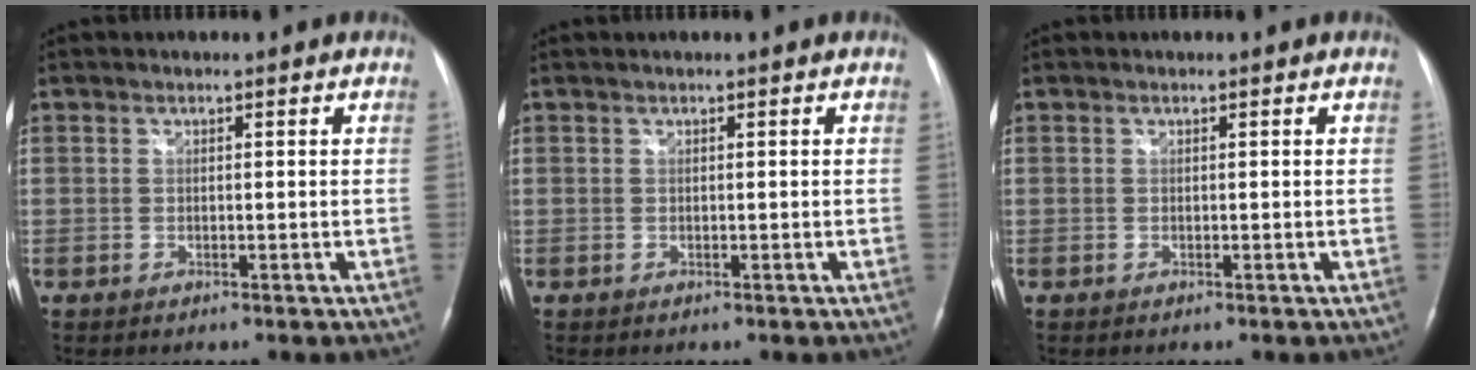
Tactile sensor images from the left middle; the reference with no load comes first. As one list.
[{"total": 0.0}, {"total": 0.0}]